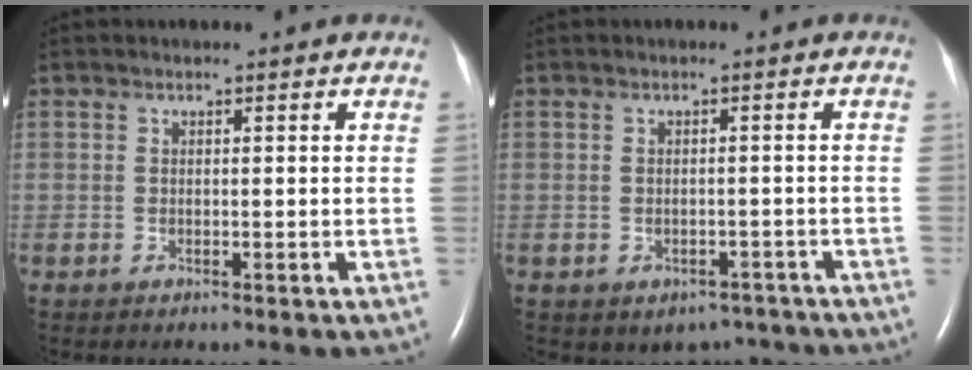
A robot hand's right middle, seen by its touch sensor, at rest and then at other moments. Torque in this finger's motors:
{"motor_torque": [-0.07, 0.06, 0.01, 0.03]}